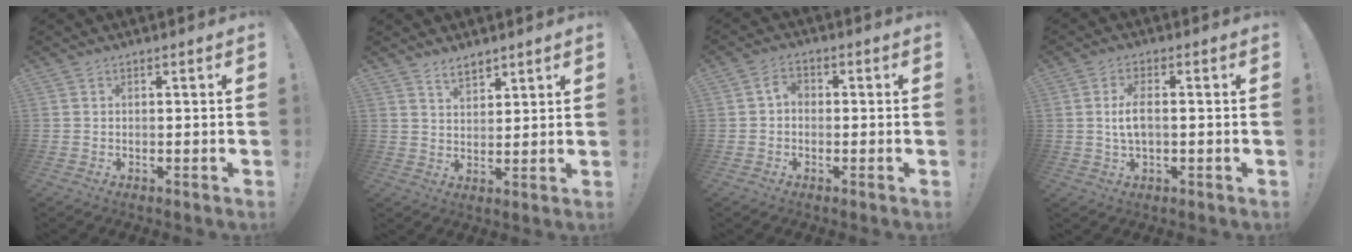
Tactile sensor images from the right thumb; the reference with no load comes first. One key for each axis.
{"total": 5.1, "fx": 4.3, "fy": 2.2, "fz": 1.6, "tx": -0.022, "ty": -0.026, "tz": 0.078}
{"total": 3.5, "fx": -0.6, "fy": 2.3, "fz": 2.6, "tx": -0.049, "ty": 0.014, "tz": -0.011}
{"total": 6.1, "fx": 0.1, "fy": 2.6, "fz": 5.5, "tx": -0.103, "ty": -0.001, "tz": -0.001}